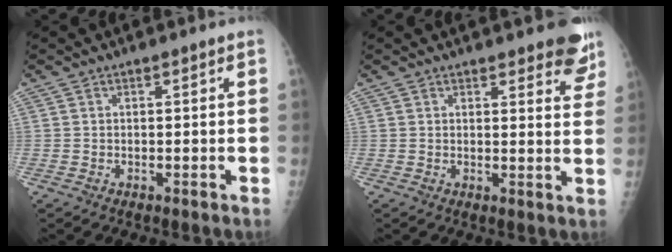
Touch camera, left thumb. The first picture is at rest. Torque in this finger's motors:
{"motor_torque": [2.04, -1.12, 0.55, -0.09, 0.10]}